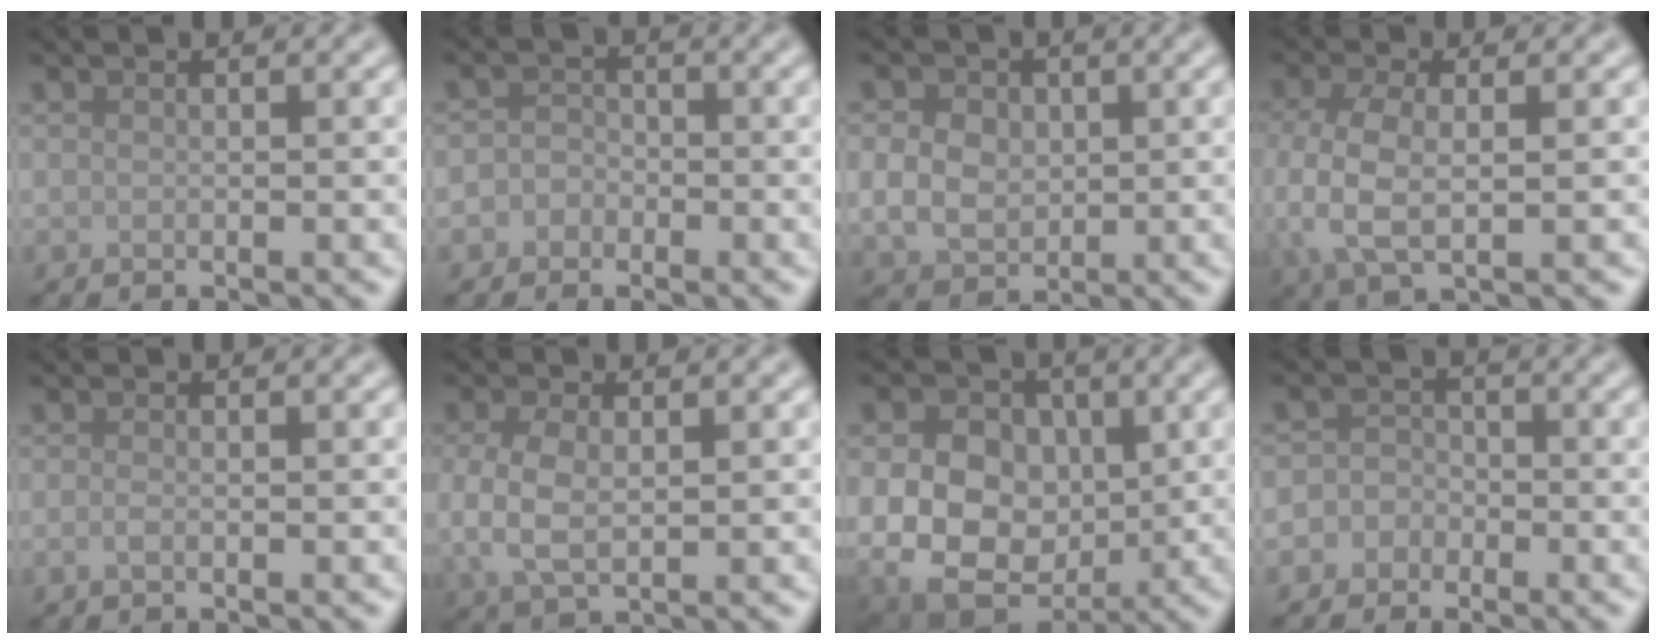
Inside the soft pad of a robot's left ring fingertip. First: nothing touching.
{"total": 2.3, "force": [-0.9, 2.0, 0.3], "torque": [0.024, 0.008, -0.029]}
{"total": 4.4, "force": [0.2, 3.6, 2.5], "torque": [-0.051, -0.001, 0.001]}
{"total": 5.3, "force": [-0.8, 2.6, 4.6], "torque": [-0.110, -0.007, -0.016]}
{"total": 0.8, "force": [-0.3, 0.4, 0.7], "torque": [-0.017, -0.003, -0.007]}
{"total": 4.4, "force": [-0.2, 2.7, 3.4], "torque": [-0.083, -0.007, -0.001]}
{"total": 13.8, "force": [-0.1, 11.0, 8.3], "torque": [-0.137, 0.003, -0.013]}
{"total": 3.9, "force": [-1.6, 3.5, 0.6], "torque": [0.023, 0.009, -0.050]}